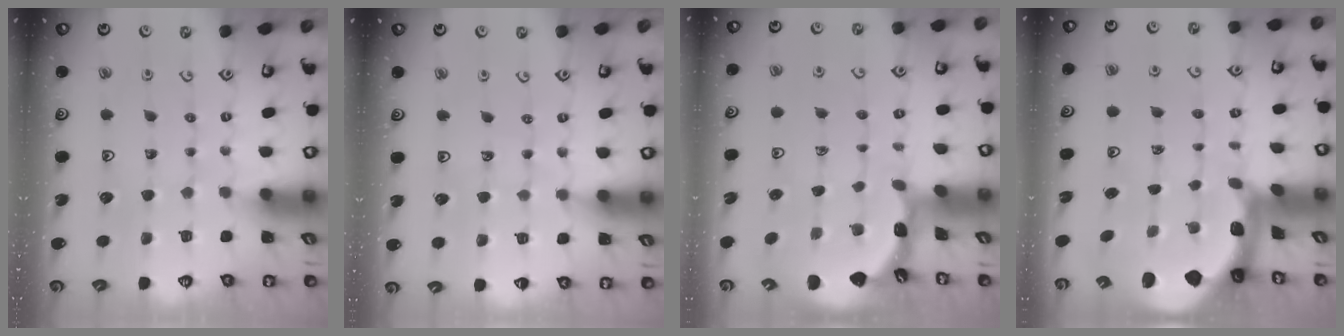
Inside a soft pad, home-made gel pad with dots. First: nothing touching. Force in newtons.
{"total": 4.5, "press": 4.3, "slide": 1.4}
{"total": 1.8, "press": 1.8, "slide": 0.1}
{"total": 1.7, "press": 1.7, "slide": 0.4}